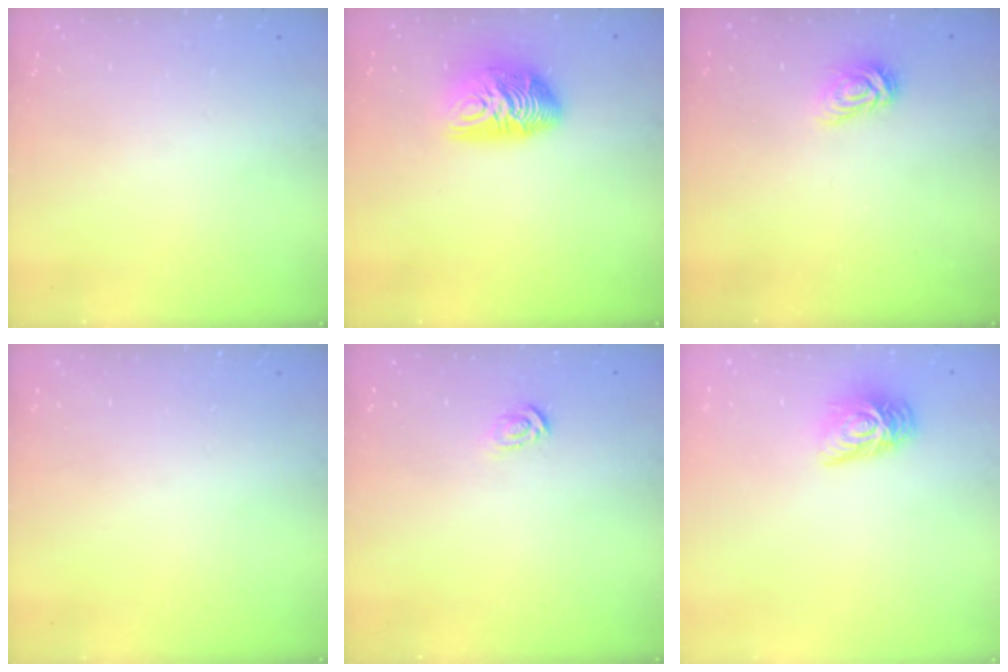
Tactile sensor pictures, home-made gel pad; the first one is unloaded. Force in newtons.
{"total": 11.8, "press": 11.8, "slide": 0.3}
{"total": 5.0, "press": 5.0, "slide": 0.1}
{"total": 0.0}
{"total": 3.1, "press": 3.1, "slide": 0.2}
{"total": 9.4, "press": 9.4, "slide": 0.6}